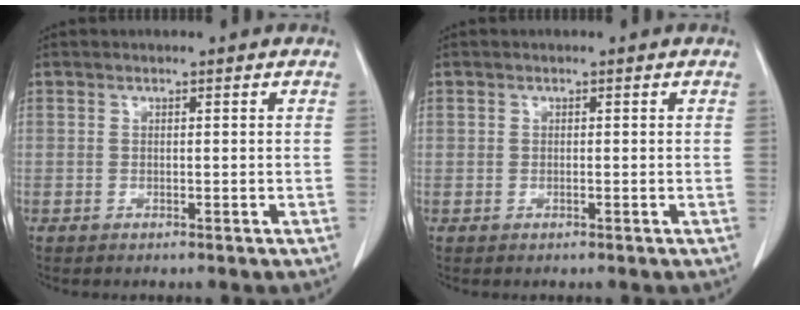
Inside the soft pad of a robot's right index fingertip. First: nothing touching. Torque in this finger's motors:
{"motor_torque": [0.08, 0.14, -0.02, 0.00]}